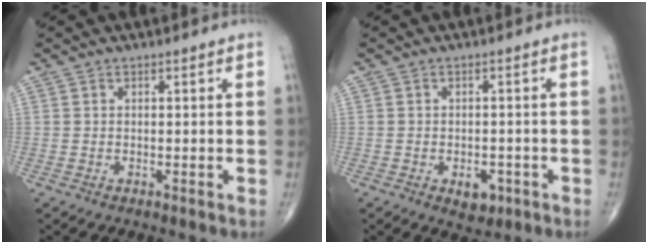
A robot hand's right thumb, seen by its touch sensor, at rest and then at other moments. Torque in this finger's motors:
{"motor_torque": [0.55, 0.40, 0.24, -0.42, 0.00]}